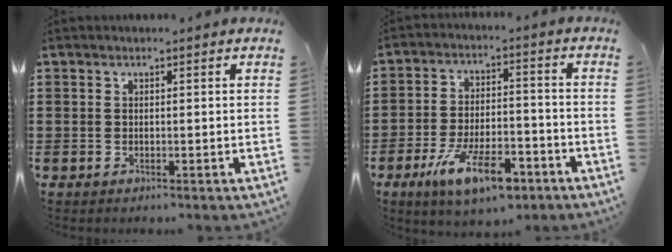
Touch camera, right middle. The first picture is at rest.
{"total": 10.5, "force": [-6.4, 3.5, 7.5], "torque": [-0.146, 0.009, -0.117]}